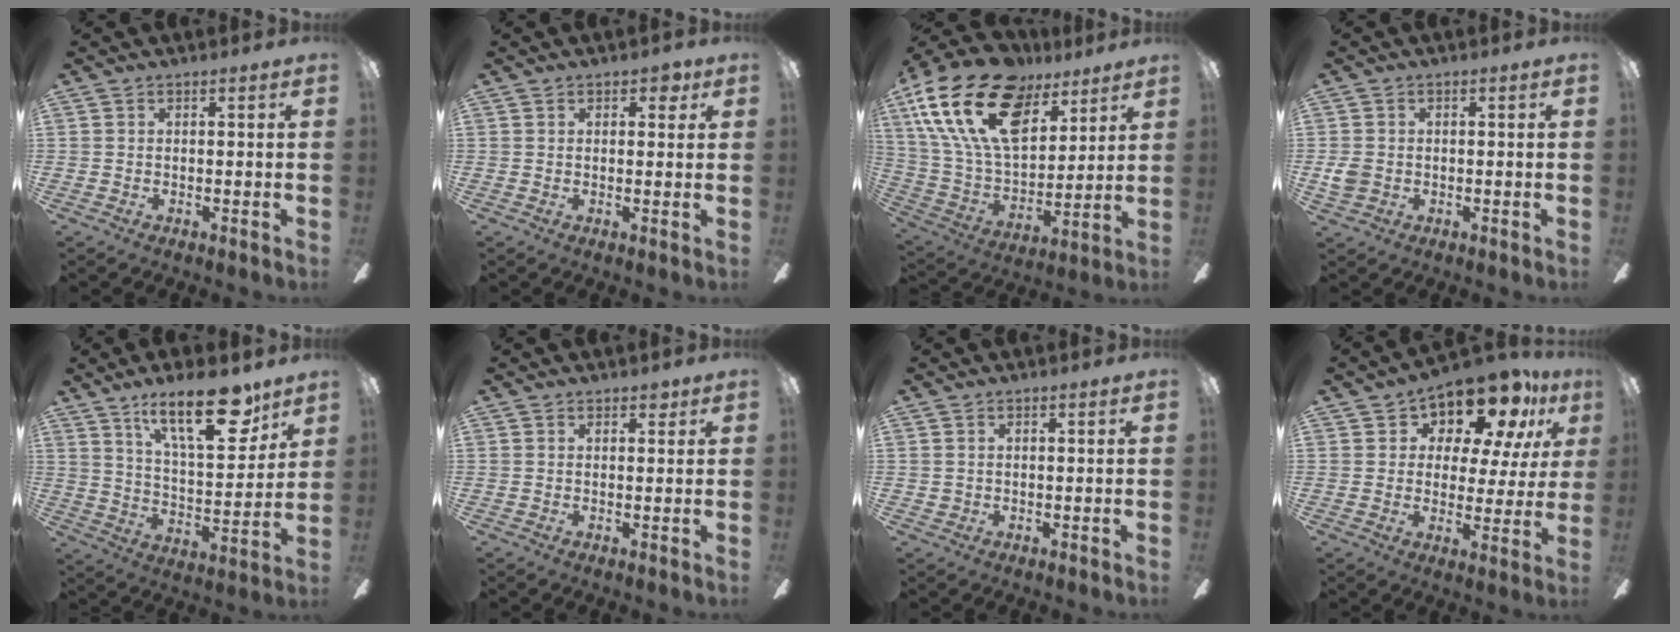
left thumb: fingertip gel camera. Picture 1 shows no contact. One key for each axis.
{"total": 2.9, "fx": 1.4, "fy": 1.7, "fz": 2.0, "tx": -0.016, "ty": -0.001, "tz": 0.018}
{"total": 24.9, "fx": 13.0, "fy": 13.9, "fz": 16.1, "tx": -0.316, "ty": -0.059, "tz": 0.233}
{"total": 3.5, "fx": -0.4, "fy": 3.0, "fz": 1.7, "tx": -0.019, "ty": 0.006, "tz": -0.006}
{"total": 21.1, "fx": 13.6, "fy": 7.8, "fz": 14.2, "tx": -0.214, "ty": -0.074, "tz": 0.220}
{"total": 1.8, "fx": 1.0, "fy": 1.1, "fz": 1.0, "tx": -0.012, "ty": 0.001, "tz": 0.016}
{"total": 1.0, "fx": 0.2, "fy": 0.9, "fz": 0.2, "tx": -0.004, "ty": 0.006, "tz": 0.003}
{"total": 13.5, "fx": 10.5, "fy": 5.7, "fz": 6.4, "tx": -0.113, "ty": -0.071, "tz": 0.184}